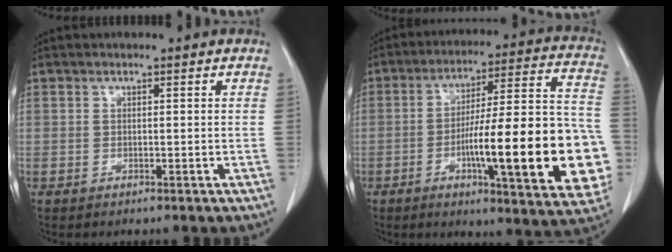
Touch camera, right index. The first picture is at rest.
{"total": 24.2, "force": [-5.9, 3.7, 23.2], "torque": [-0.266, 0.019, -0.076]}